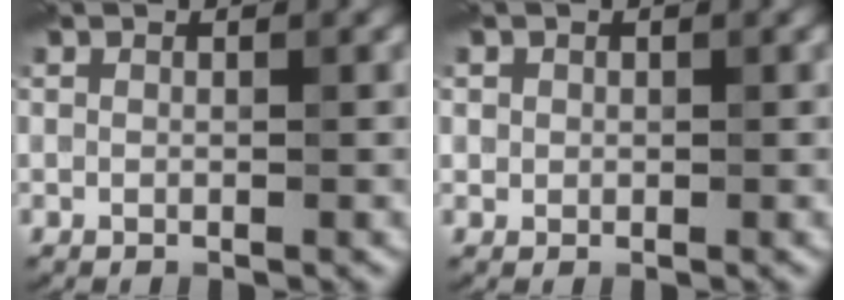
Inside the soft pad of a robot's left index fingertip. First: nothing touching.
{"total": 0.7, "force": [0.2, 0.7, 0.0], "torque": [0.001, -0.006, 0.005]}